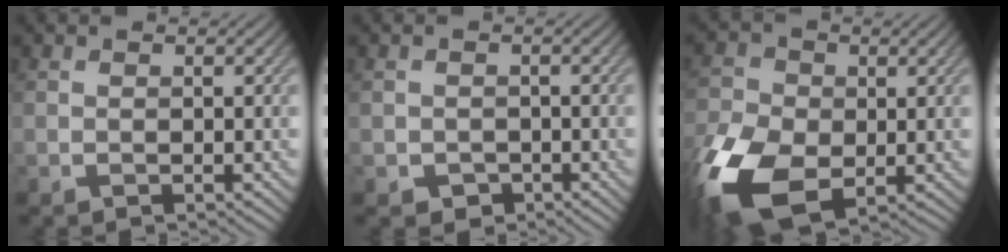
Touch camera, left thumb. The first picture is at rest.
{"total": 1.9, "force": [-0.9, 1.6, 0.5], "torque": [-0.006, -0.009, -0.018]}
{"total": 12.6, "force": [-4.3, 8.0, 8.8], "torque": [-0.229, -0.034, -0.081]}